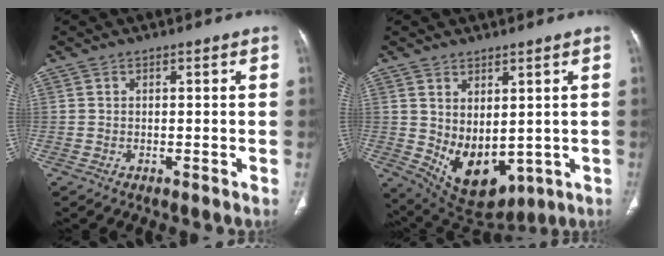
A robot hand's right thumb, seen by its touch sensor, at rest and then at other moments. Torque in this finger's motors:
{"motor_torque": [-0.58, 1.12, 0.63, 0.83, 0.35]}